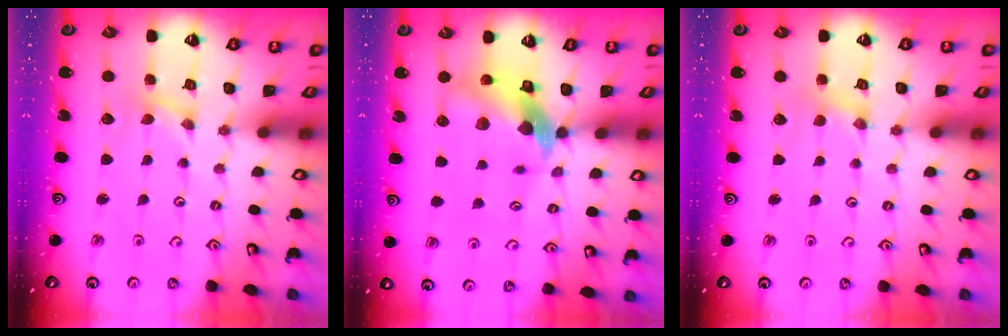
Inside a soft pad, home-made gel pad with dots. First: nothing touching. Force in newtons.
{"total": 12.0, "press": 11.9, "slide": 1.6}
{"total": 1.3, "press": 1.3, "slide": 0.2}